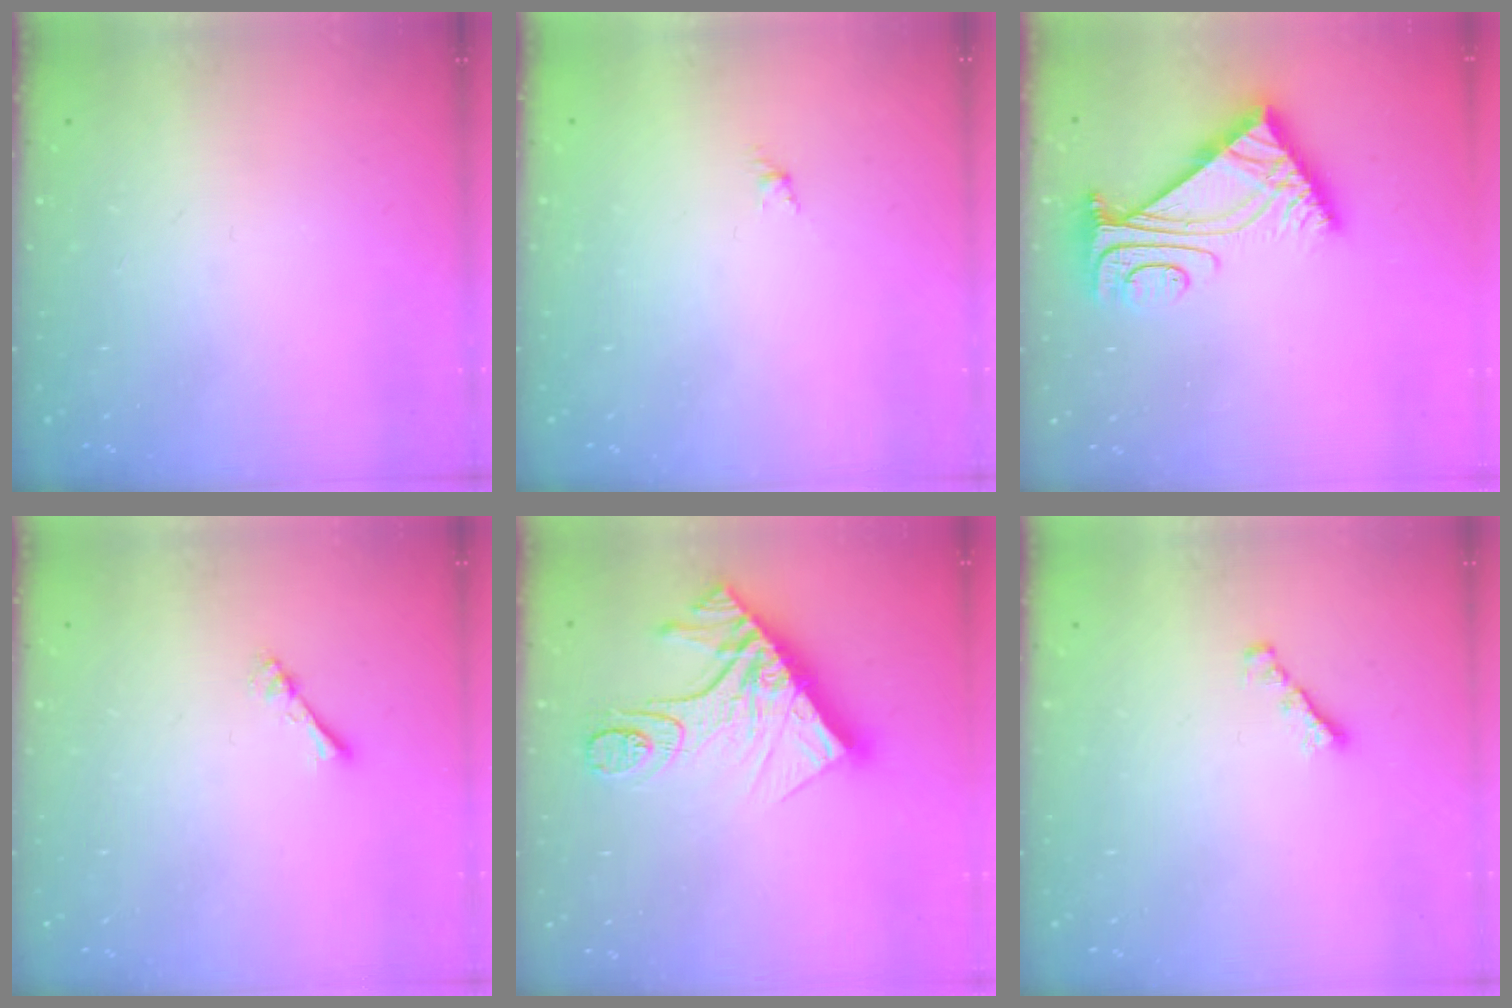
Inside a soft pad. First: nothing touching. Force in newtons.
{"total": 1.1, "press": 1.0, "slide": 0.5}
{"total": 8.1, "press": 8.1, "slide": 1.0}
{"total": 1.7, "press": 1.7, "slide": 0.2}
{"total": 17.1, "press": 17.1, "slide": 1.4}
{"total": 1.6, "press": 1.5, "slide": 0.5}